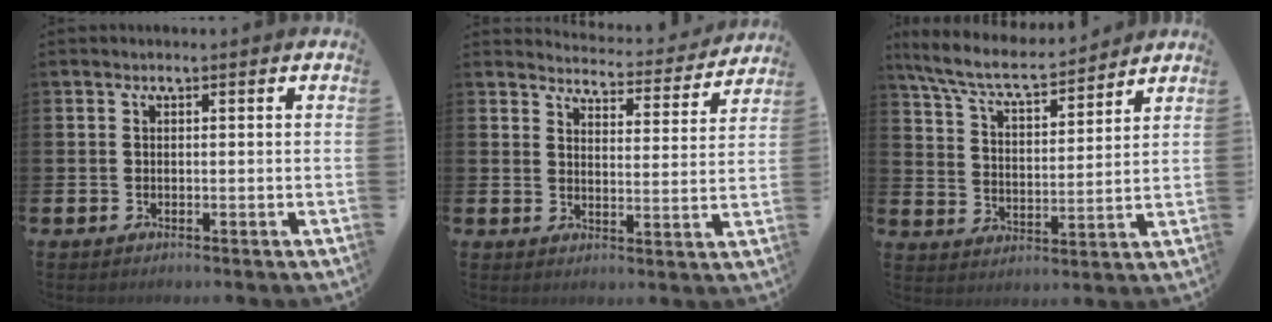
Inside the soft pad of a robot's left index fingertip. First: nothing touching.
{"total": 3.8, "force": [3.8, 0.3, 0.2], "torque": [-0.011, -0.038, 0.060]}
{"total": 7.6, "force": [7.0, 1.3, 2.6], "torque": [-0.084, -0.044, 0.122]}